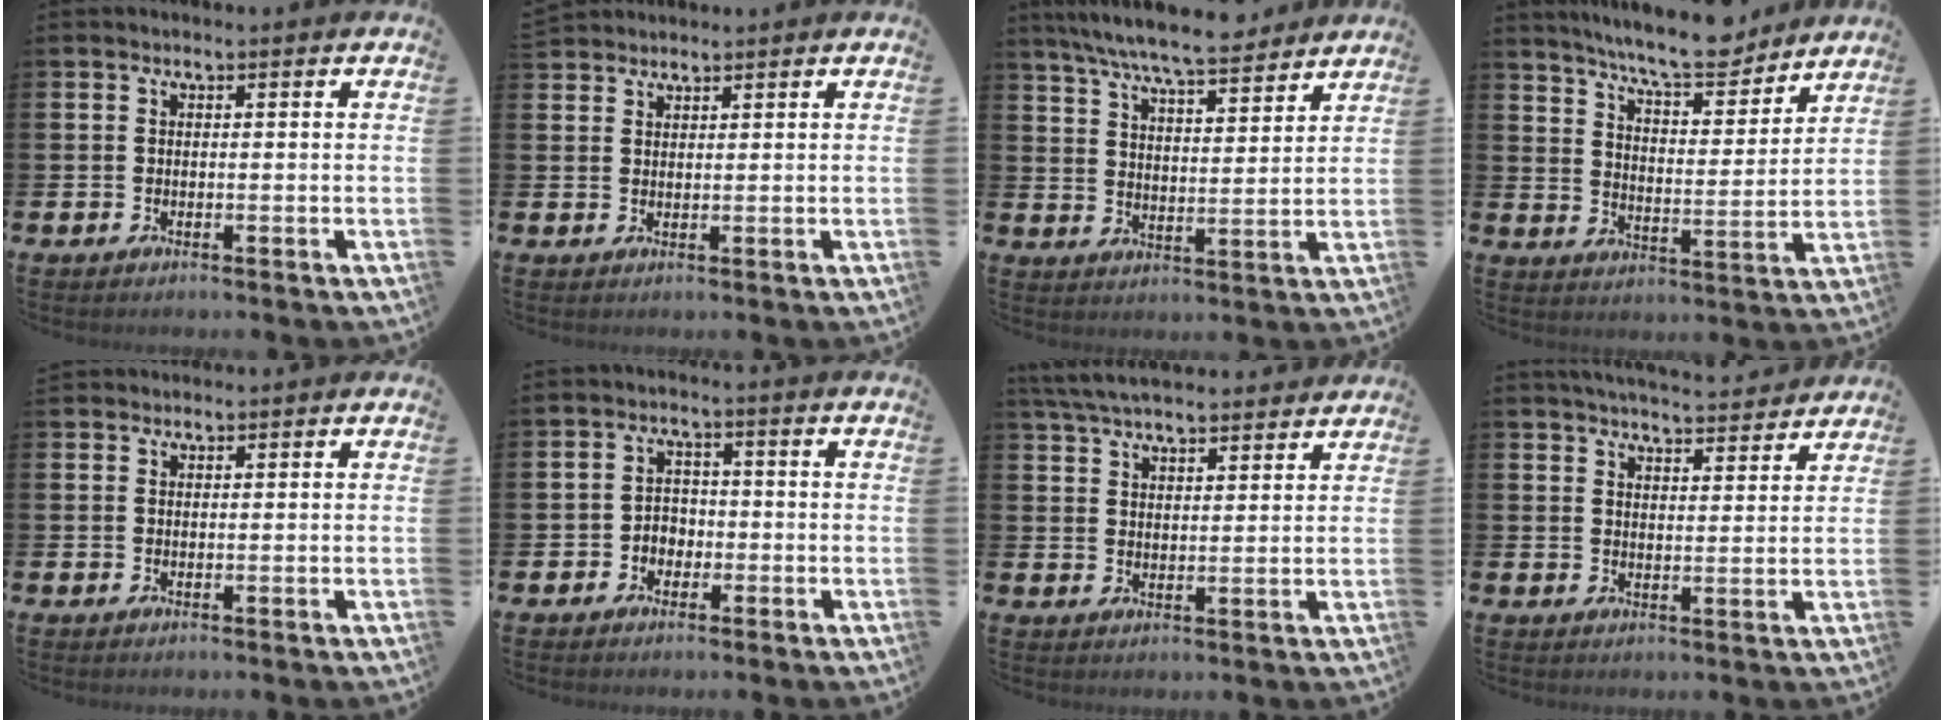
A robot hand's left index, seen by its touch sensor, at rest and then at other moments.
{"total": 2.1, "force": [2.0, 0.5, -0.2], "torque": [0.013, -0.008, 0.036]}
{"total": 7.9, "force": [7.5, 0.6, 2.6], "torque": [-0.070, -0.039, 0.134]}
{"total": 9.3, "force": [8.7, 1.3, 3.1], "torque": [-0.076, -0.051, 0.155]}
{"total": 1.5, "force": [1.4, 0.5, -0.1], "torque": [0.013, -0.002, 0.025]}
{"total": 2.8, "force": [-1.4, 2.2, 0.9], "torque": [-0.022, 0.008, -0.032]}
{"total": 5.6, "force": [5.4, 0.8, 1.3], "torque": [-0.044, -0.023, 0.099]}
{"total": 5.1, "force": [5.0, 0.3, 0.6], "torque": [-0.021, -0.030, 0.089]}